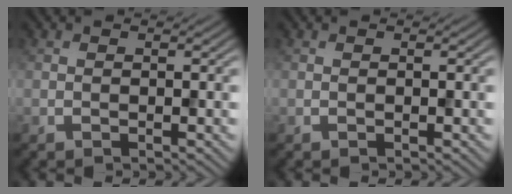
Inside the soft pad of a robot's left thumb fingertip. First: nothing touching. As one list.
[{"total": 0.0}]